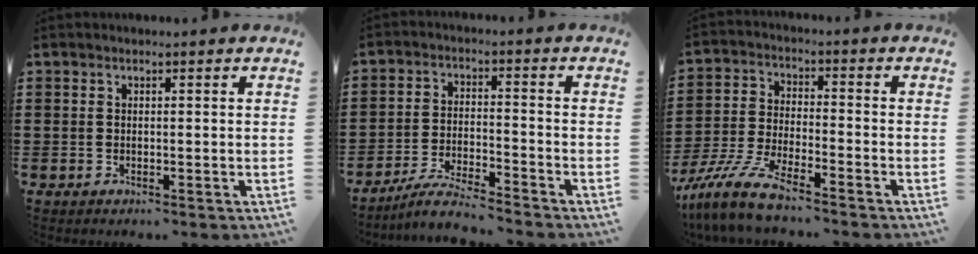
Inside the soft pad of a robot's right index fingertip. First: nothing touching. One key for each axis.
{"total": 5.4, "fx": -5.1, "fy": -0.2, "fz": 2.0, "tx": -0.048, "ty": -0.011, "tz": -0.098}
{"total": 8.0, "fx": -7.0, "fy": 0.3, "fz": 3.8, "tx": -0.101, "ty": -0.009, "tz": -0.144}